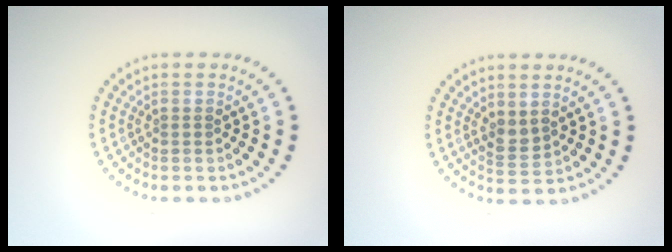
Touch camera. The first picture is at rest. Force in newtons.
{"total": 1.7, "press": 1.6, "slide": 0.7}